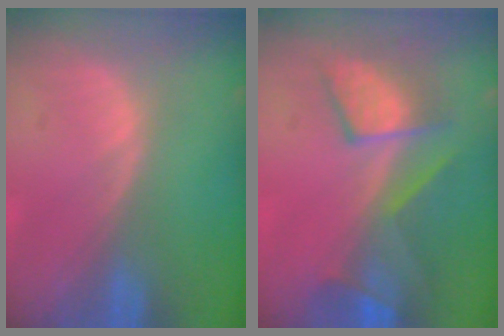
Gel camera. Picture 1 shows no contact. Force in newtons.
{"total": 7.6, "press": 7.5, "slide": 1.1}